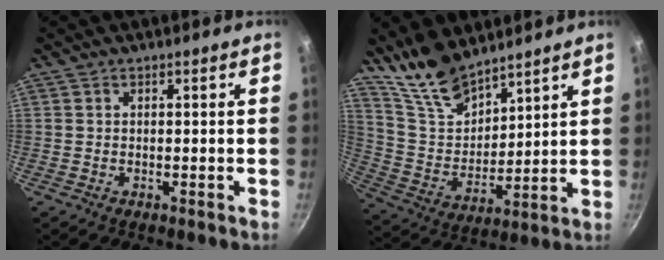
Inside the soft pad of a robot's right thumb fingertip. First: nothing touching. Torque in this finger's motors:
{"motor_torque": [-1.68, 1.44, -0.05, 1.53, 0.02]}